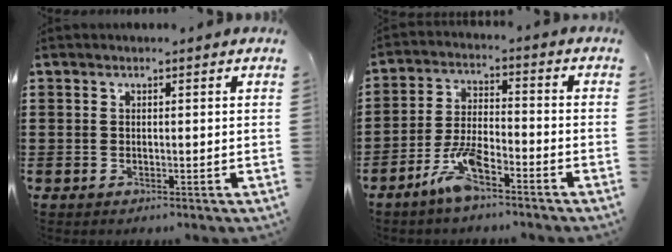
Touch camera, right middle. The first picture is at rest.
{"total": 7.1, "force": [-4.8, 1.8, 4.9], "torque": [-0.121, -0.004, -0.095]}